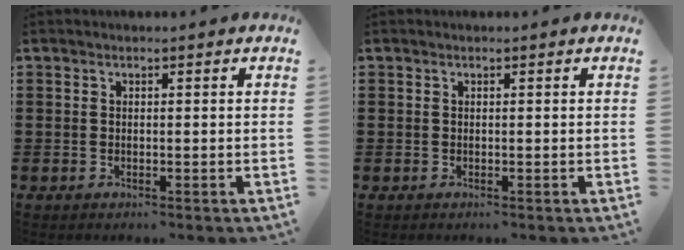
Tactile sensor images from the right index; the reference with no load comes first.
{"total": 0.0}